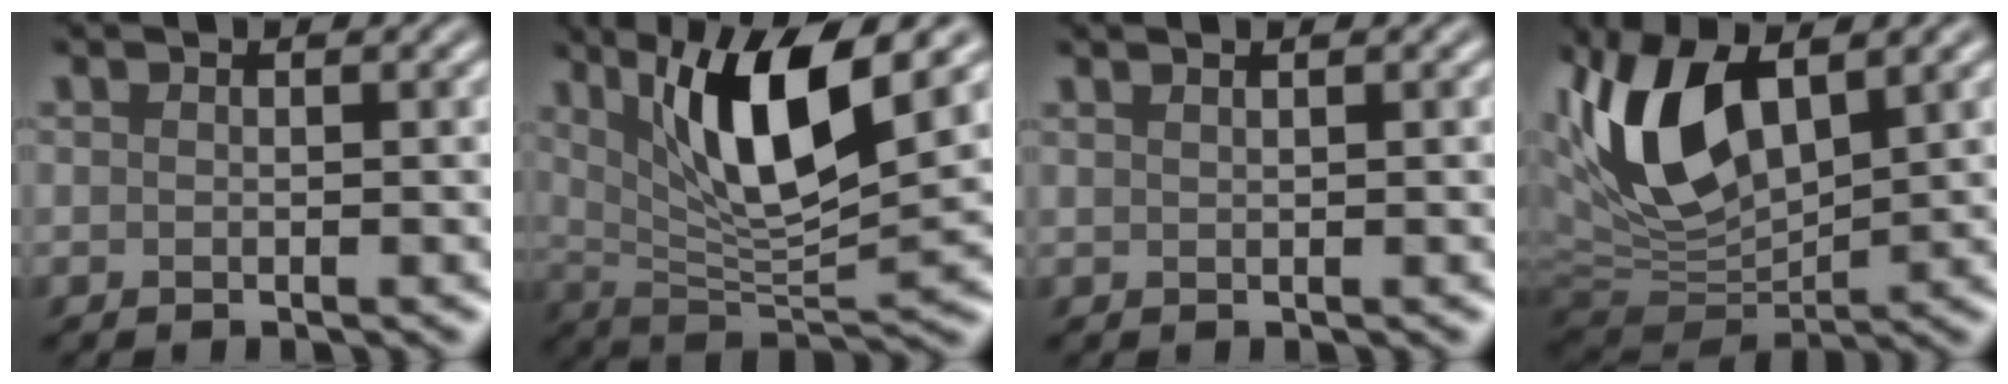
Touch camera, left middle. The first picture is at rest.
{"total": 9.7, "force": [3.7, 2.6, 8.5], "torque": [-0.138, -0.013, 0.068]}
{"total": 1.1, "force": [0.8, 0.4, 0.6], "torque": [-0.001, -0.001, 0.005]}
{"total": 11.0, "force": [3.6, 5.6, 8.8], "torque": [-0.200, 0.008, 0.058]}